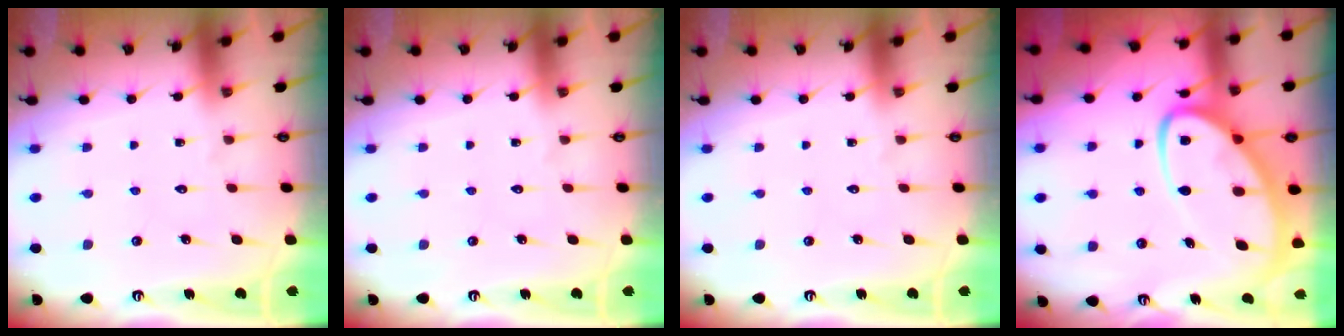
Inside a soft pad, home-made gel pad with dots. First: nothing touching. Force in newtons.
{"total": 0.0}
{"total": 0.0}
{"total": 13.5, "press": 13.5, "slide": 1.3}